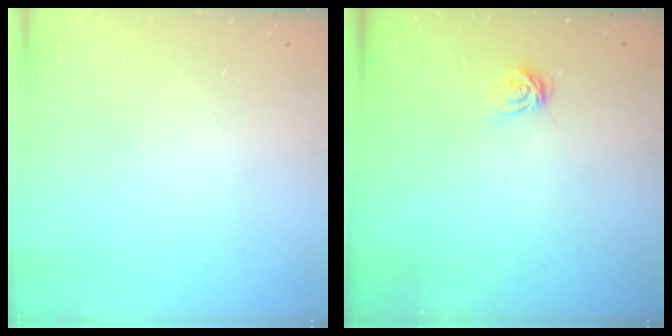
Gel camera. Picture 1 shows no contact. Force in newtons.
{"total": 5.8, "press": 5.8, "slide": 0.5}